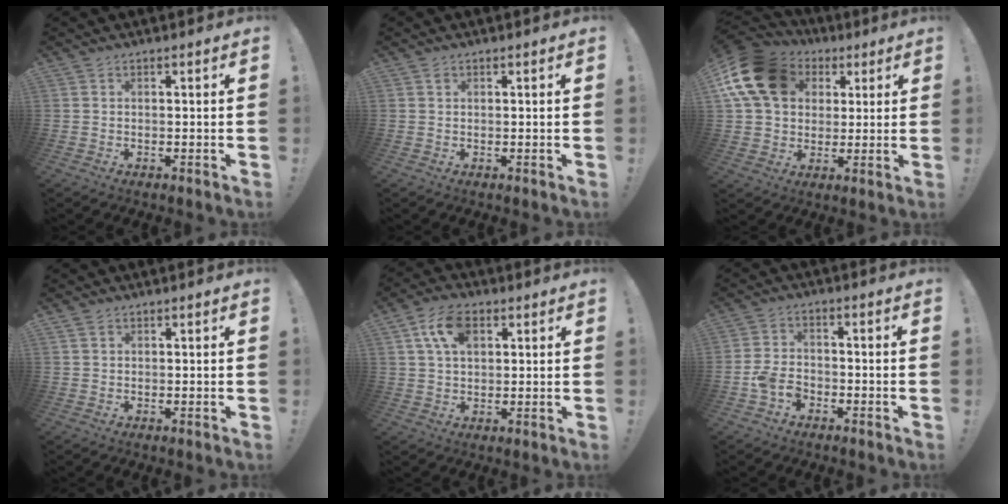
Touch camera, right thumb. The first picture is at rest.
{"total": 0.6, "force": [0.4, 0.5, 0.1], "torque": [0.001, -0.001, 0.007]}
{"total": 18.3, "force": [6.2, 13.9, 10.1], "torque": [-0.181, -0.012, 0.125]}
{"total": 1.3, "force": [0.9, 0.8, 0.5], "torque": [-0.006, -0.002, 0.017]}
{"total": 9.9, "force": [4.1, 5.9, 6.9], "torque": [-0.121, 0.004, 0.079]}
{"total": 6.5, "force": [-3.7, 4.1, 3.4], "torque": [-0.072, 0.019, -0.065]}